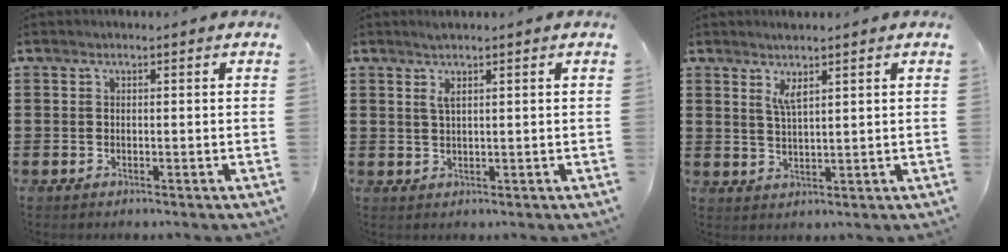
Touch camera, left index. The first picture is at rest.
{"total": 1.9, "force": [1.0, 0.1, 1.6], "torque": [-0.034, 0.000, 0.018]}
{"total": 3.2, "force": [2.0, 0.5, 2.5], "torque": [-0.055, 0.003, 0.034]}